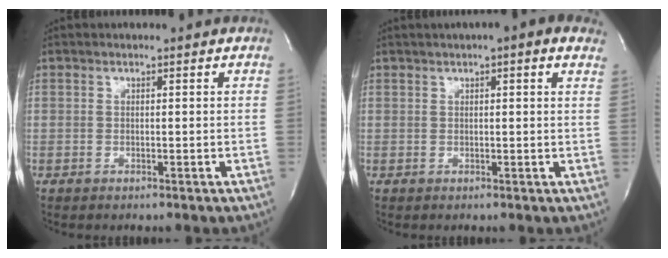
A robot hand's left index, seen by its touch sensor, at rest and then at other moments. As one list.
[{"total": 5.3, "force": [3.2, 0.8, 4.1], "torque": [-0.051, 0.025, 0.038]}]